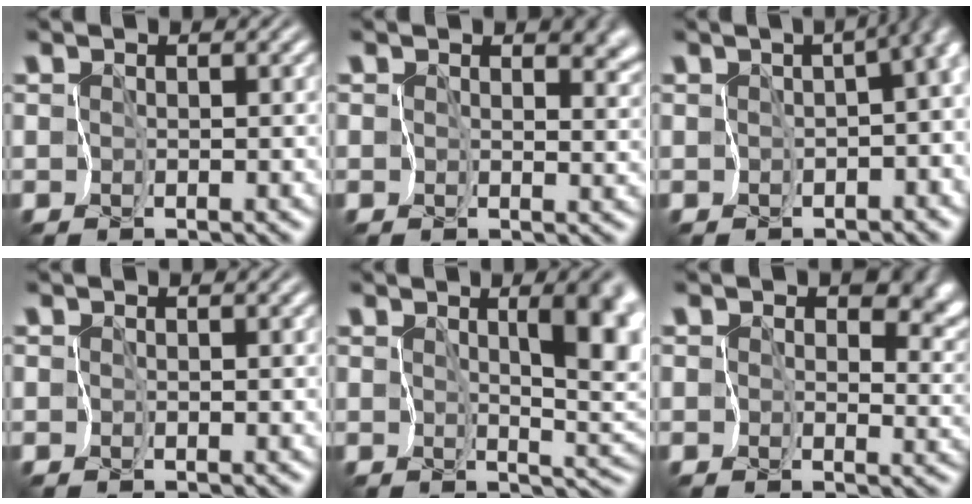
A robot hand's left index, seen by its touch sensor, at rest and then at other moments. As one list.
[{"total": 3.5, "force": [1.2, 2.4, 2.3], "torque": [-0.027, -0.006, 0.019]}, {"total": 10.6, "force": [-0.8, 6.4, 8.4], "torque": [-0.060, 0.010, -0.015]}, {"total": 0.0}, {"total": 7.7, "force": [1.7, 3.0, 7.0], "torque": [-0.096, -0.003, 0.031]}, {"total": 7.4, "force": [2.2, 5.2, 4.8], "torque": [-0.057, -0.006, 0.034]}]